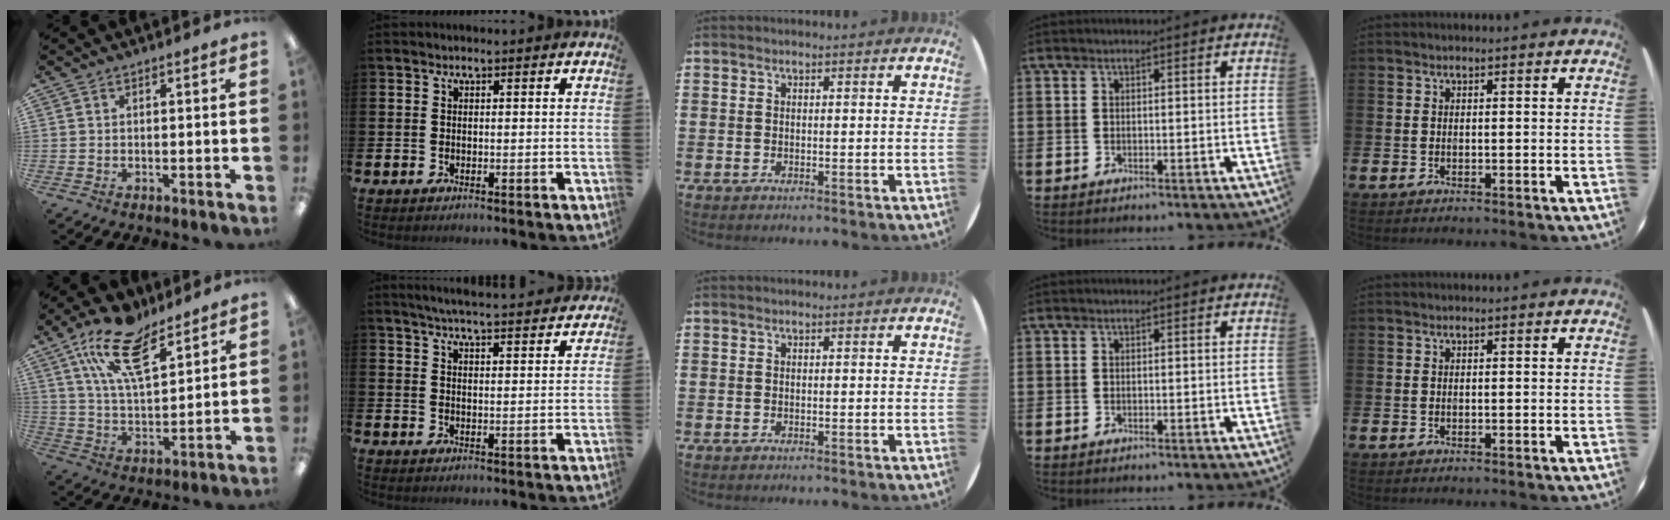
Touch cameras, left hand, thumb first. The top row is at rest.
{"thumb": {"total": 17.2, "force": [11.0, 7.3, 11.0], "torque": [-0.200, -0.045, 0.196]}, "index": {"total": 5.4, "force": [5.3, 0.0, 1.1], "torque": [-0.032, -0.034, 0.094]}}